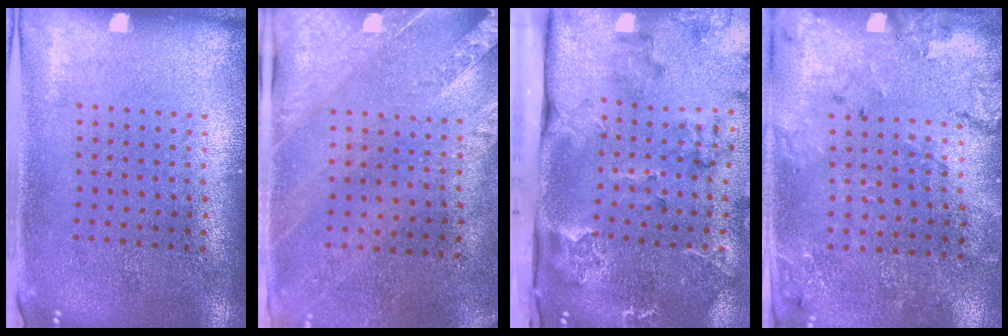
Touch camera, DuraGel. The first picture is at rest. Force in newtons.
{"total": 2.5, "press": 2.1, "slide": 1.4}
{"total": 2.8, "press": 2.4, "slide": 1.5}
{"total": 1.7, "press": 1.6, "slide": 0.8}